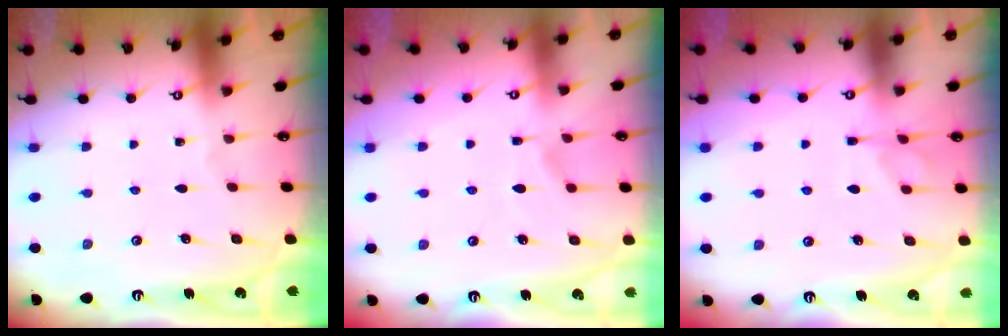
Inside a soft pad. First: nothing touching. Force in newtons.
{"total": 1.7, "press": 1.1, "slide": 1.2}
{"total": 1.3, "press": 0.5, "slide": 1.2}